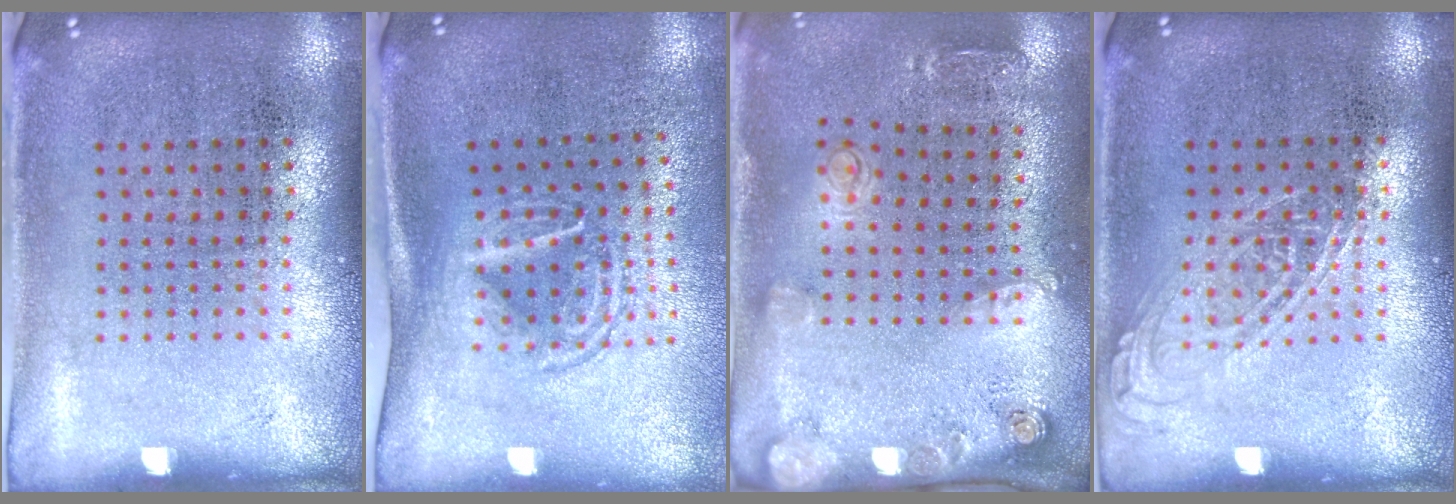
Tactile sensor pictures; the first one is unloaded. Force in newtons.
{"total": 1.7, "press": 1.1, "slide": 1.2}
{"total": 1.8, "press": 1.4, "slide": 1.1}
{"total": 1.0, "press": 1.0, "slide": 0.1}